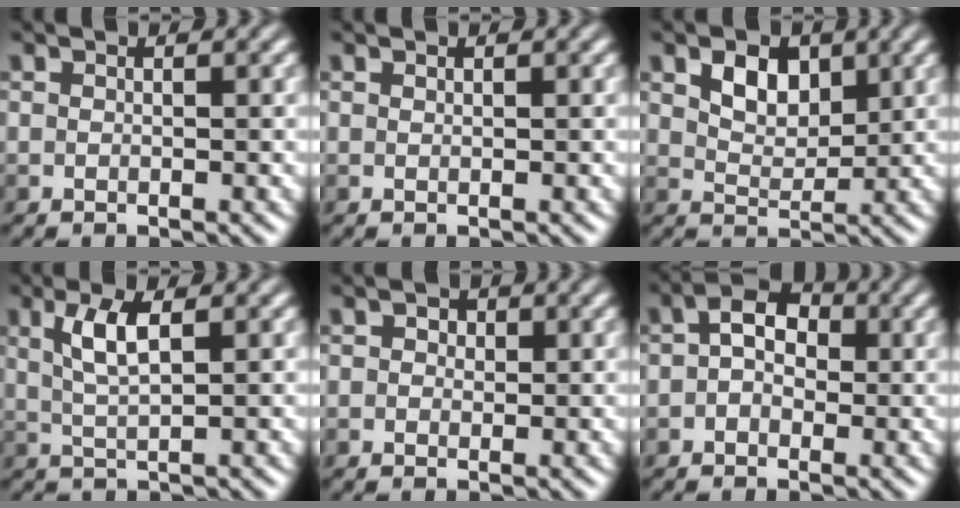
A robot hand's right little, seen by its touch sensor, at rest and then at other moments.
{"total": 0.0}
{"total": 3.3, "force": [1.4, 2.1, 2.1], "torque": [-0.037, 0.001, 0.023]}
{"total": 3.3, "force": [1.0, 1.0, 2.9], "torque": [-0.062, 0.003, 0.021]}
{"total": 1.4, "force": [0.6, 1.1, 0.7], "torque": [-0.007, 0.002, -0.004]}
{"total": 3.2, "force": [0.2, 2.3, 2.2], "torque": [-0.032, 0.009, -0.009]}